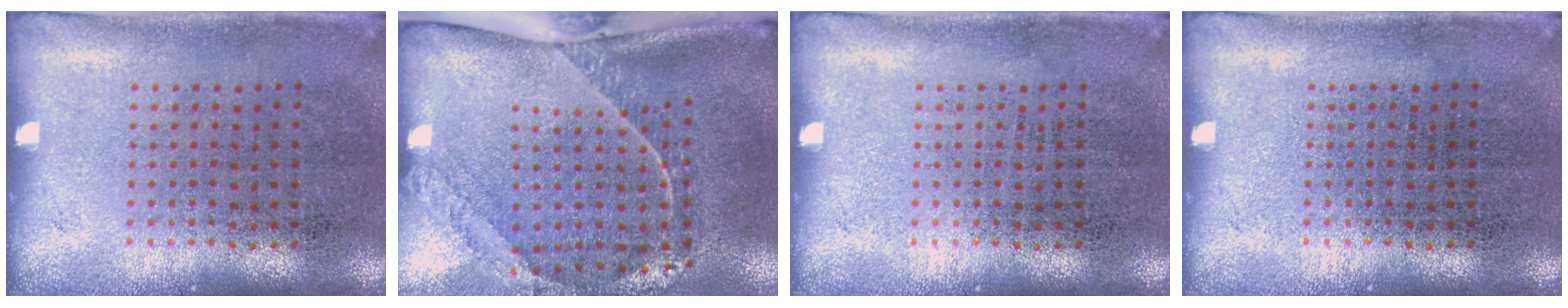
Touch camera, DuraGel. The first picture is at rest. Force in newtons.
{"total": 2.5, "press": 1.7, "slide": 1.9}
{"total": 0.0}
{"total": 0.0}